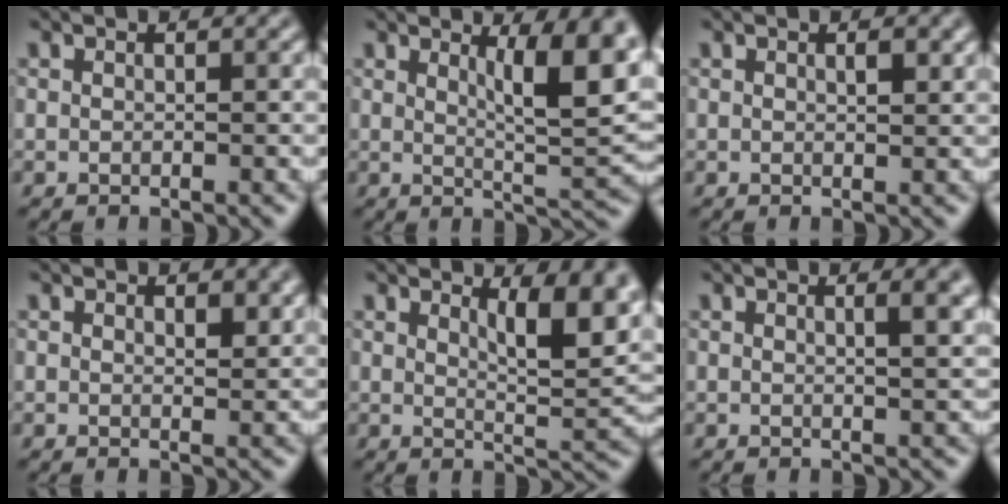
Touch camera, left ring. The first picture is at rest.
{"total": 7.4, "force": [2.7, 1.9, 6.6], "torque": [-0.085, -0.007, 0.045]}
{"total": 1.1, "force": [0.5, 0.4, 0.9], "torque": [-0.014, -0.004, 0.009]}
{"total": 1.3, "force": [0.7, 0.6, 0.9], "torque": [-0.012, -0.005, 0.014]}
{"total": 6.1, "force": [2.8, 1.9, 5.1], "torque": [-0.066, -0.006, 0.046]}
{"total": 3.0, "force": [1.1, 1.0, 2.6], "torque": [-0.017, 0.006, 0.012]}